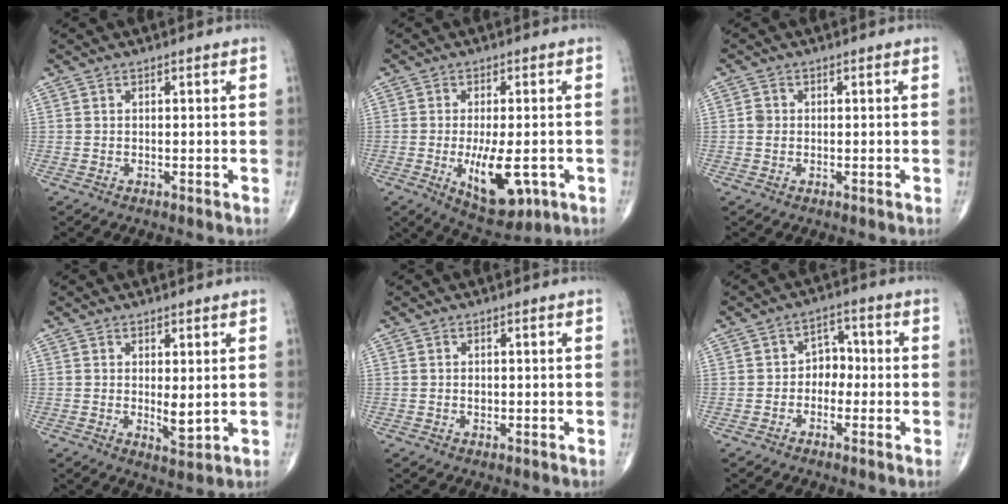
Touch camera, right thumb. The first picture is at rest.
{"total": 10.8, "force": [-2.9, 4.6, 9.4], "torque": [-0.141, -0.012, -0.033]}
{"total": 1.3, "force": [0.0, 1.1, 0.6], "torque": [-0.007, 0.002, 0.000]}
{"total": 3.4, "force": [0.4, 1.3, 3.2], "torque": [-0.047, -0.014, 0.012]}
{"total": 0.7, "force": [0.0, 0.5, 0.5], "torque": [-0.009, 0.000, 0.000]}
{"total": 4.2, "force": [-0.9, 3.3, 2.5], "torque": [-0.009, 0.021, -0.028]}